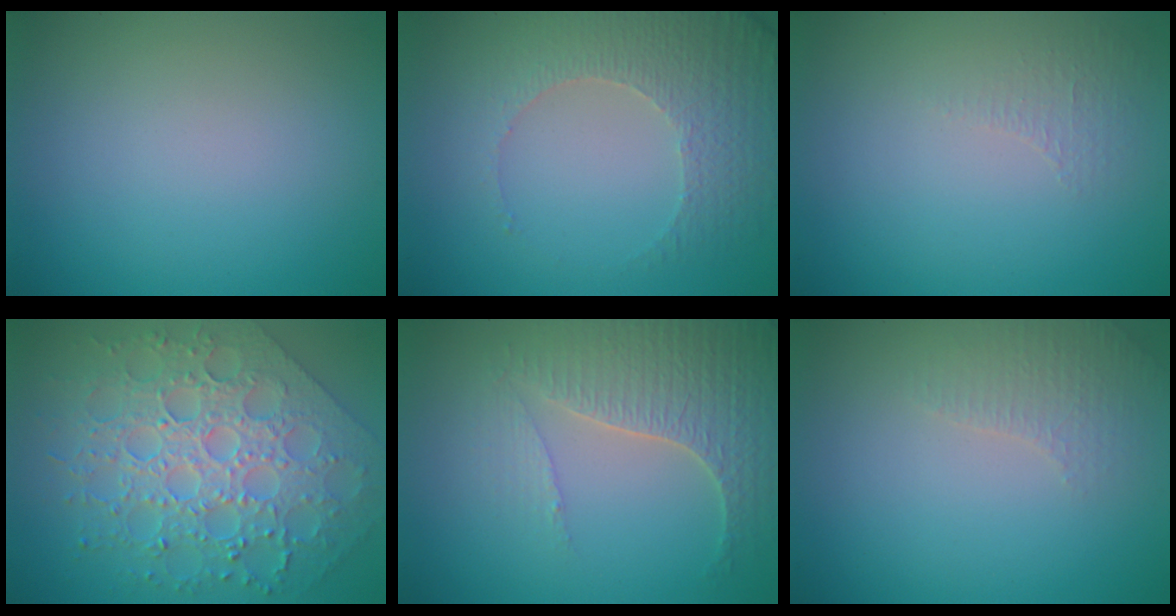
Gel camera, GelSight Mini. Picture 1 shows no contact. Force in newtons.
{"total": 4.7, "press": 3.5, "slide": 3.1}
{"total": 0.8, "press": 0.4, "slide": 0.7}
{"total": 7.2, "press": 6.0, "slide": 3.9}
{"total": 4.2, "press": 4.0, "slide": 1.3}
{"total": 2.0, "press": 1.9, "slide": 0.5}